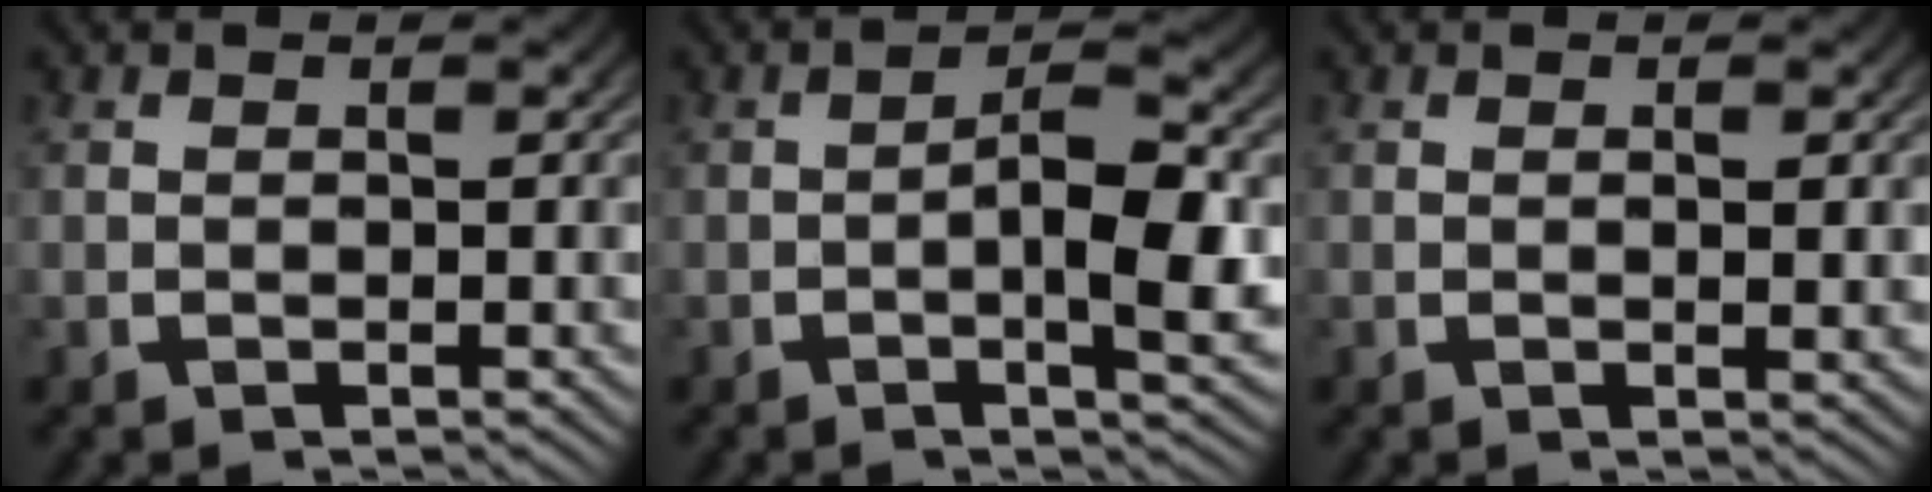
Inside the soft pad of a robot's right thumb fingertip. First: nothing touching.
{"total": 5.8, "force": [-1.1, 2.0, 5.3], "torque": [-0.088, -0.001, -0.023]}
{"total": 0.7, "force": [0.1, 0.2, 0.6], "torque": [-0.009, -0.003, 0.000]}